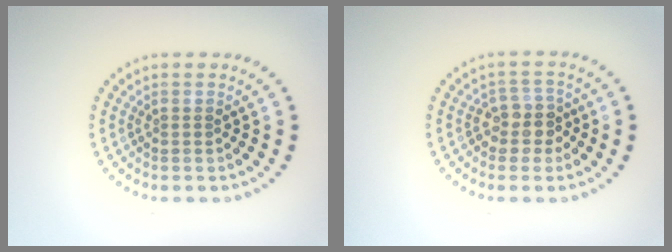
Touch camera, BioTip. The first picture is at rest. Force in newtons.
{"total": 2.5, "press": 2.2, "slide": 1.2}